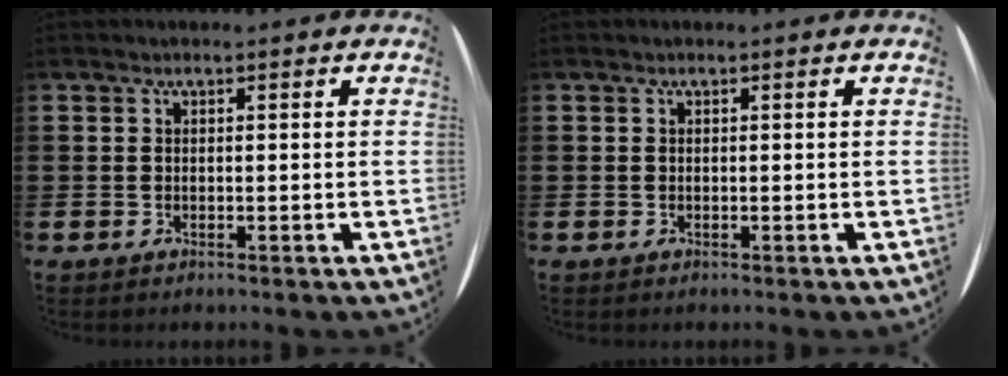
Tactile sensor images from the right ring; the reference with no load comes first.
{"total": 0.0}